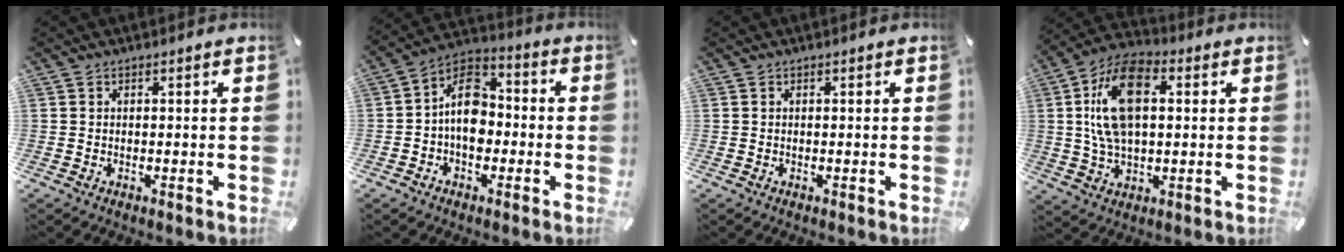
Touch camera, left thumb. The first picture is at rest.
{"total": 11.4, "force": [-1.4, 8.5, 7.5], "torque": [-0.143, 0.015, -0.026]}
{"total": 0.0}
{"total": 15.8, "force": [2.6, 9.5, 12.3], "torque": [-0.258, 0.002, 0.039]}